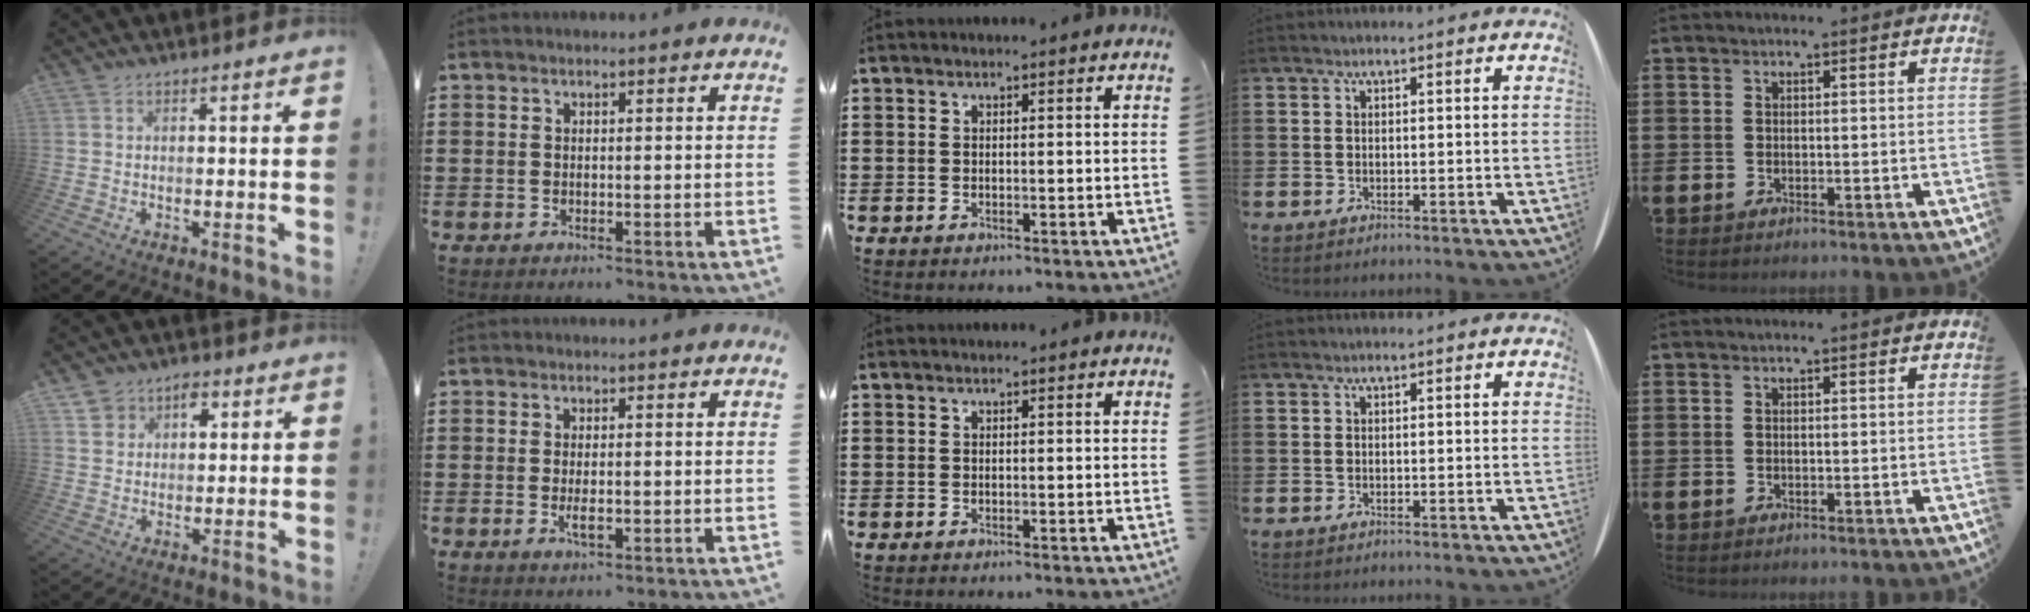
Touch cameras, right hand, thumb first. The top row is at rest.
{"thumb": {"total": 6.3, "force": [2.8, 5.3, 1.9], "torque": [-0.021, -0.013, 0.050]}, "index": {"total": 2.7, "force": [-0.6, 0.9, 2.5], "torque": [-0.053, -0.004, -0.012]}}